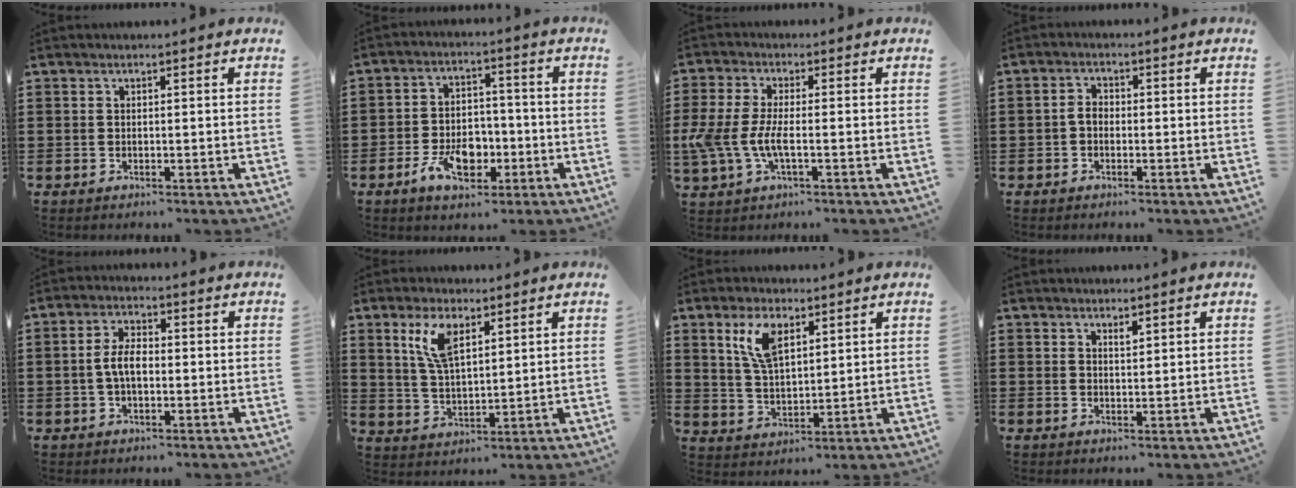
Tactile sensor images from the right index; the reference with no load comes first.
{"total": 7.6, "force": [-3.1, 4.6, 5.1], "torque": [-0.095, 0.009, -0.059]}
{"total": 5.9, "force": [-1.6, 2.3, 5.2], "torque": [-0.136, -0.012, -0.039]}
{"total": 2.0, "force": [-0.5, 1.3, 1.5], "torque": [-0.037, 0.001, -0.014]}
{"total": 4.8, "force": [-0.5, 2.3, 4.1], "torque": [-0.096, -0.001, -0.017]}
{"total": 7.1, "force": [3.5, 2.8, 5.5], "torque": [-0.119, 0.007, 0.061]}
{"total": 7.4, "force": [3.7, 3.3, 5.5], "torque": [-0.121, 0.009, 0.067]}
{"total": 1.2, "force": [1.0, 0.4, 0.6], "torque": [-0.013, 0.002, 0.018]}